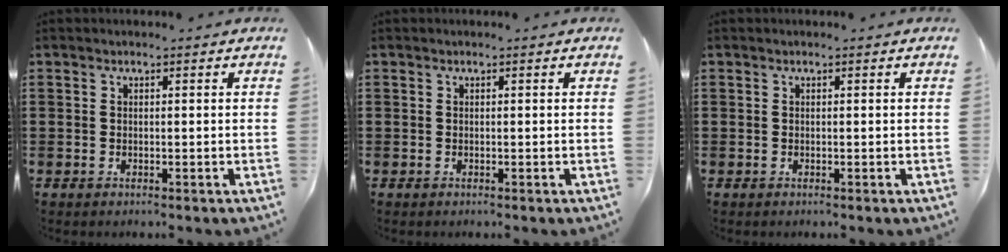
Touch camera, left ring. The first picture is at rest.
{"total": 0.0}
{"total": 0.0}